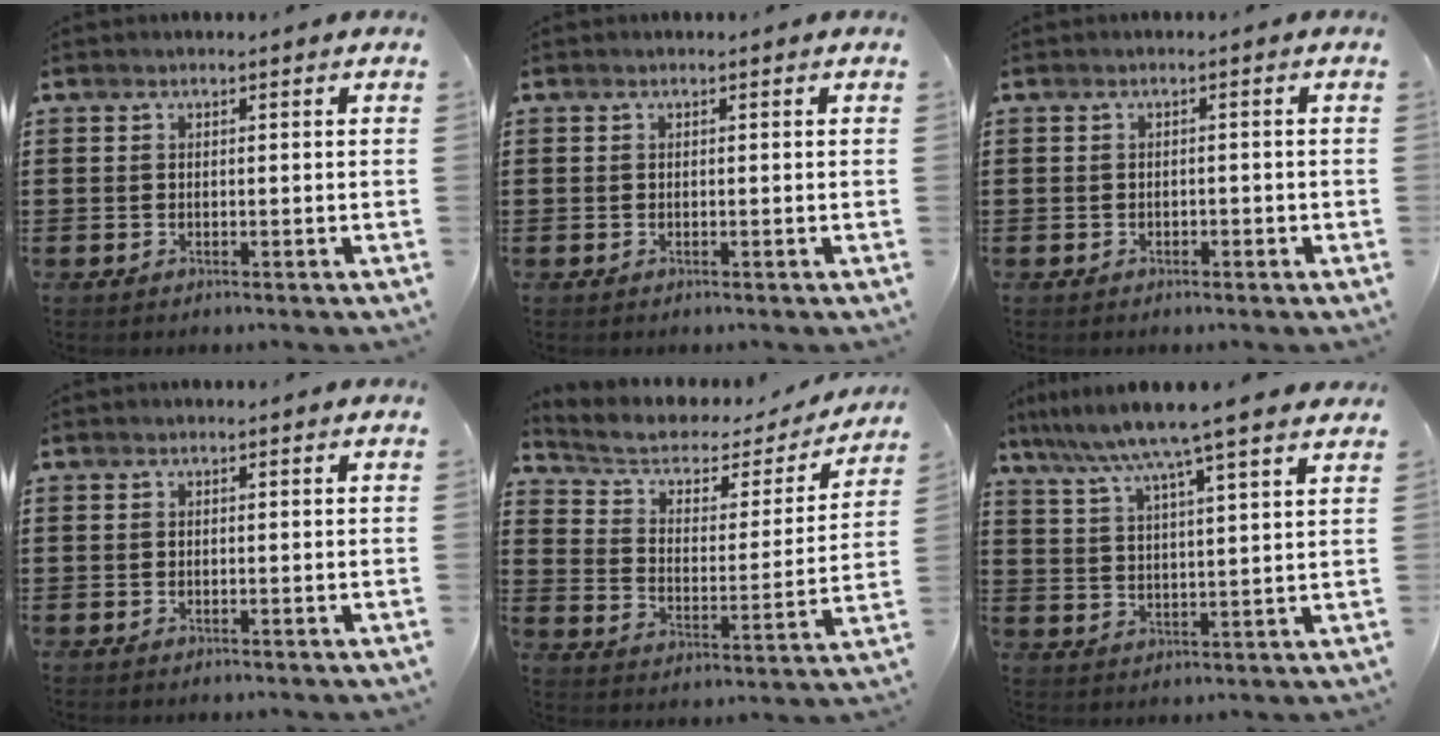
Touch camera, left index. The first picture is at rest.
{"total": 0.0}
{"total": 0.8, "force": [-0.7, 0.4, 0.3], "torque": [-0.010, -0.001, -0.015]}
{"total": 0.0}
{"total": 4.9, "force": [3.4, 2.7, 2.3], "torque": [-0.067, -0.018, 0.053]}
{"total": 7.5, "force": [6.2, -0.9, 4.0], "torque": [-0.100, -0.036, 0.103]}